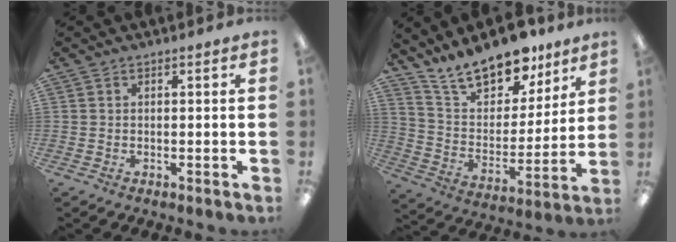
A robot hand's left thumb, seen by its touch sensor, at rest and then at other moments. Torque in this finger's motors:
{"motor_torque": [0.10, 0.58, 1.40, -1.37, 0.26]}